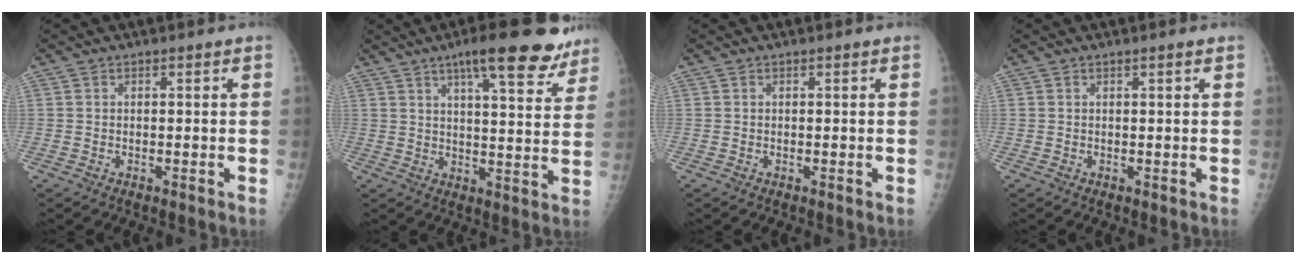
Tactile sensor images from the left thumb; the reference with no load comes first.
{"total": 14.9, "force": [10.1, 3.8, 10.2], "torque": [-0.111, -0.043, 0.135]}
{"total": 0.0}
{"total": 0.6, "force": [0.4, -0.1, 0.5], "torque": [-0.010, 0.000, 0.007]}